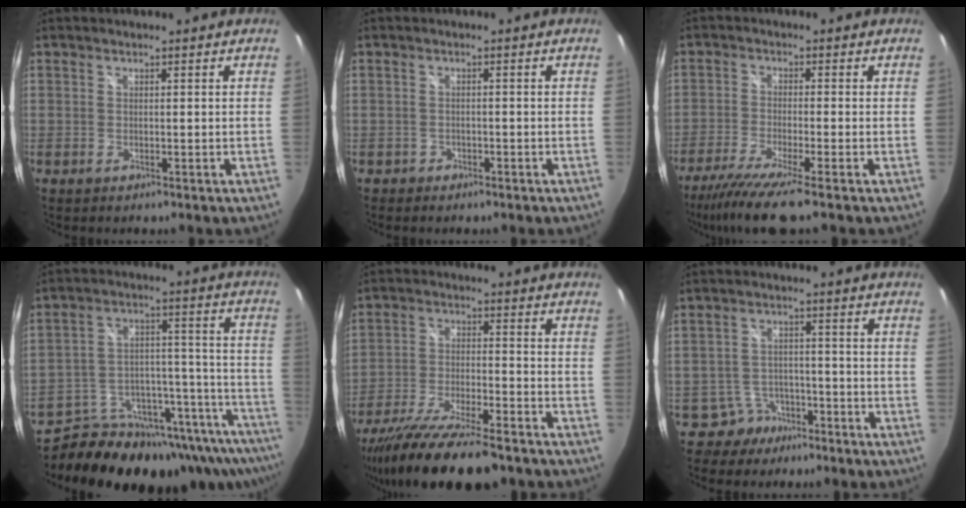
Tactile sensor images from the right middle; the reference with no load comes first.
{"total": 2.0, "force": [-1.2, 1.5, 0.4], "torque": [-0.015, -0.002, -0.016]}
{"total": 10.0, "force": [-7.7, -0.3, 6.4], "torque": [-0.141, -0.039, -0.135]}
{"total": 27.6, "force": [-23.9, 8.8, 10.6], "torque": [-0.145, 0.010, -0.324]}
{"total": 18.5, "force": [-15.2, 3.3, 10.1], "torque": [-0.198, -0.047, -0.252]}
{"total": 5.5, "force": [-4.1, 3.8, 0.1], "torque": [-0.010, 0.023, -0.059]}